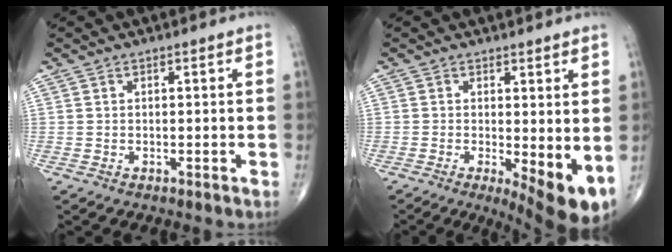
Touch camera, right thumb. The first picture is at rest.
{"total": 8.9, "force": [-1.1, 2.7, 8.4], "torque": [-0.118, -0.022, -0.010]}